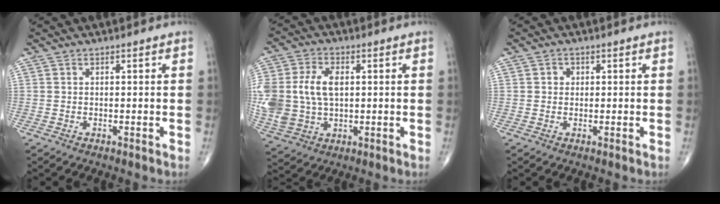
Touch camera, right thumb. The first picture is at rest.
{"total": 16.5, "force": [1.4, 11.3, 12.0], "torque": [-0.289, 0.001, 0.039]}
{"total": 1.4, "force": [0.2, 1.3, 0.5], "torque": [0.000, 0.002, 0.001]}